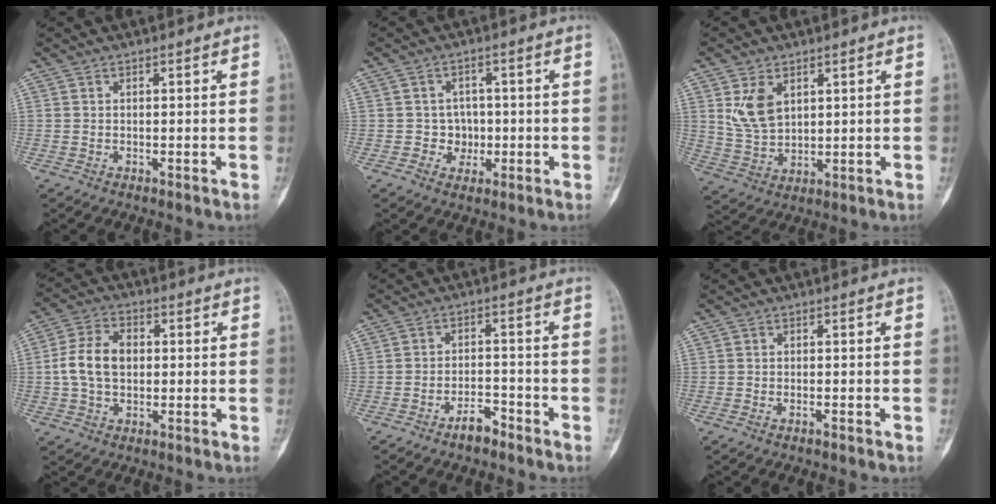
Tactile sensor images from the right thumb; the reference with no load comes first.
{"total": 4.0, "force": [-0.6, 3.9, 1.0], "torque": [0.021, 0.012, -0.011]}
{"total": 7.5, "force": [2.9, 4.7, 5.0], "torque": [-0.079, -0.014, 0.068]}
{"total": 9.0, "force": [0.1, 6.2, 6.5], "torque": [-0.117, 0.019, -0.004]}
{"total": 4.0, "force": [-3.0, 1.6, 2.1], "torque": [-0.027, 0.026, -0.053]}
{"total": 0.7, "force": [-0.4, 0.3, 0.5], "torque": [-0.012, 0.008, -0.006]}